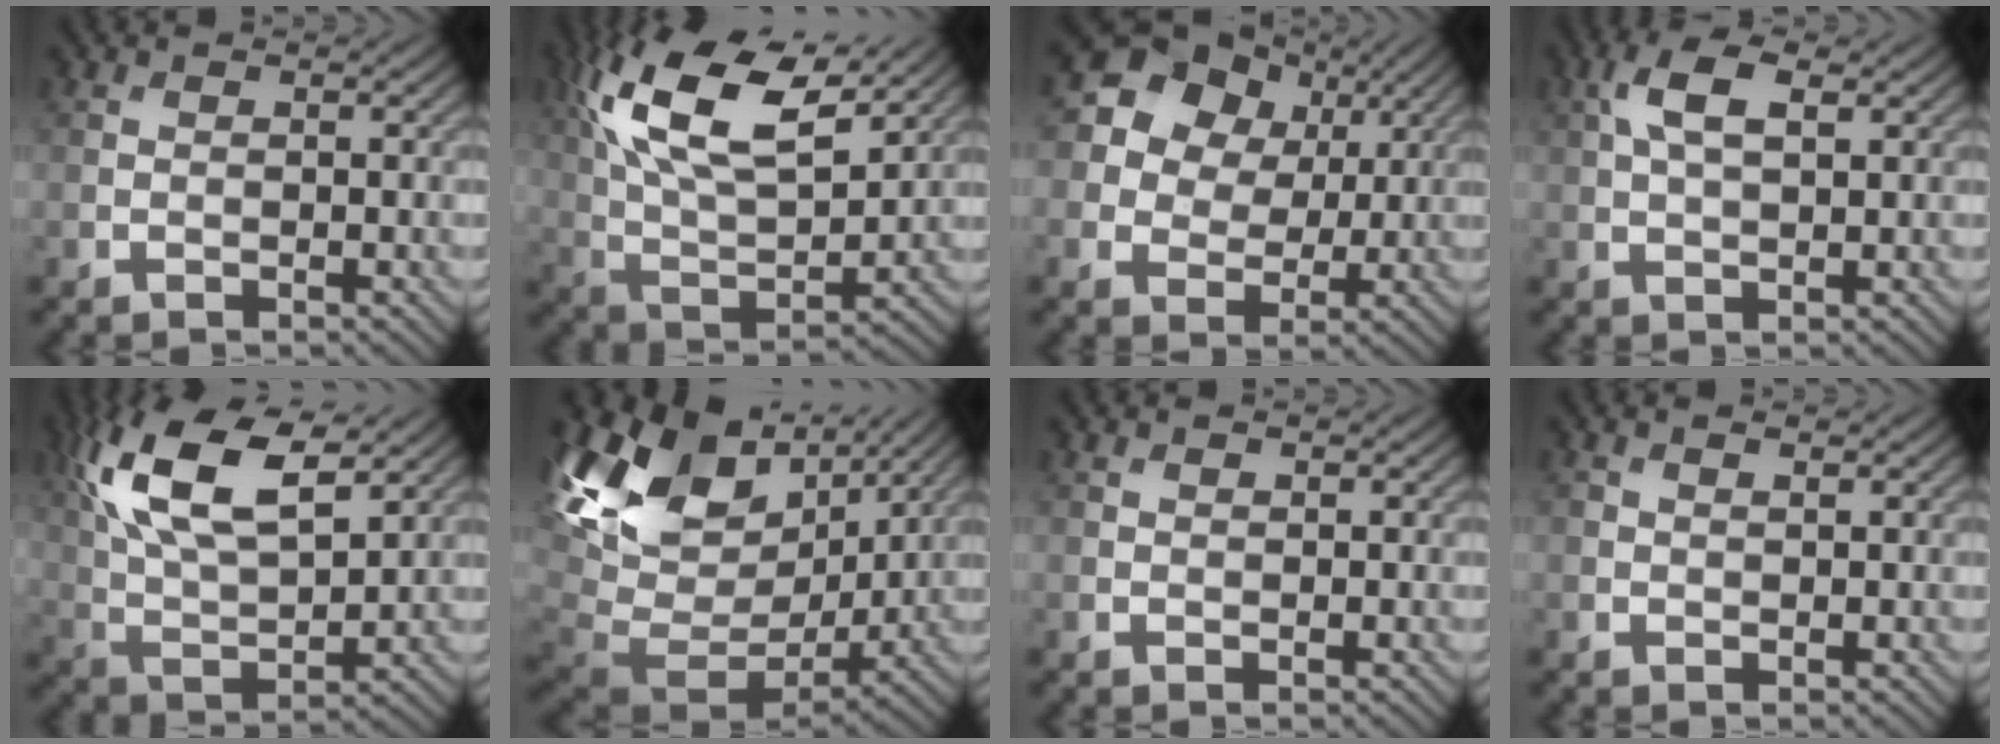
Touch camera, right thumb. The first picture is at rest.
{"total": 15.7, "force": [7.8, 6.8, 11.8], "torque": [-0.258, 0.015, 0.137]}
{"total": 13.6, "force": [5.7, 10.7, 6.2], "torque": [-0.170, 0.044, 0.117]}
{"total": 5.6, "force": [2.1, 2.6, 4.6], "torque": [-0.105, 0.008, 0.037]}
{"total": 14.3, "force": [6.7, 6.2, 11.0], "torque": [-0.248, 0.014, 0.129]}
{"total": 17.2, "force": [5.7, 11.5, 11.5], "torque": [-0.267, -0.011, 0.129]}
{"total": 0.6, "force": [0.4, 0.4, 0.0], "torque": [0.002, -0.002, 0.010]}
{"total": 0.8, "force": [0.7, 0.3, 0.4], "torque": [-0.011, 0.000, 0.013]}